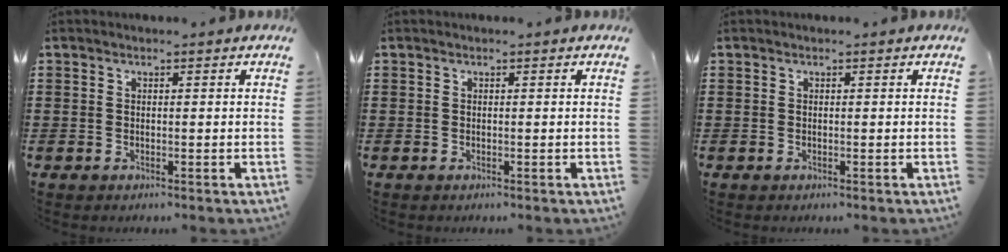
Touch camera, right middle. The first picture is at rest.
{"total": 0.0}
{"total": 0.0}